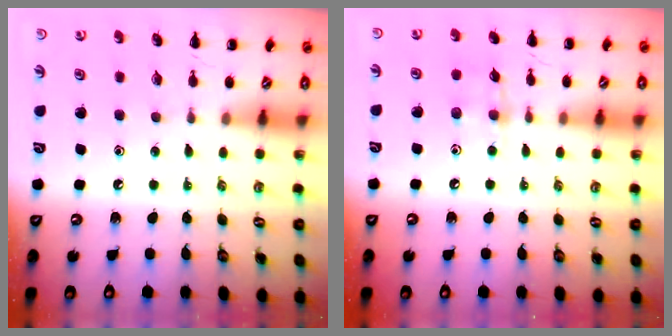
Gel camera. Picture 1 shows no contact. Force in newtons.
{"total": 5.0, "press": 4.9, "slide": 1.2}